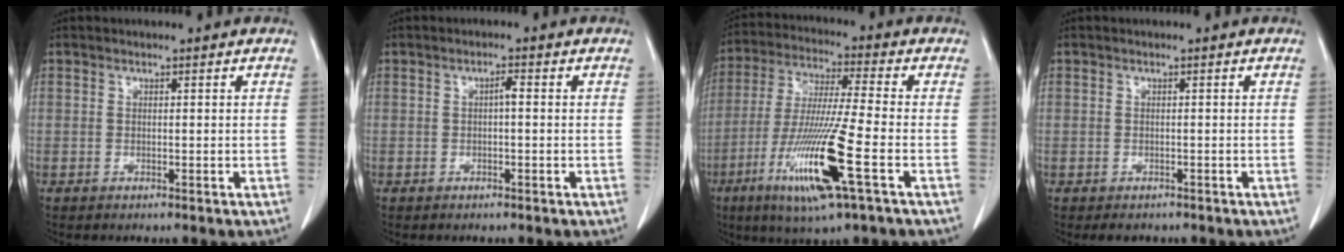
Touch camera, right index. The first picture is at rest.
{"total": 1.3, "force": [0.0, 0.2, 1.3], "torque": [-0.021, 0.004, 0.000]}
{"total": 15.5, "force": [-5.9, 0.0, 14.4], "torque": [-0.293, -0.029, -0.111]}
{"total": 0.9, "force": [-0.7, 0.5, 0.3], "torque": [-0.007, -0.001, -0.009]}